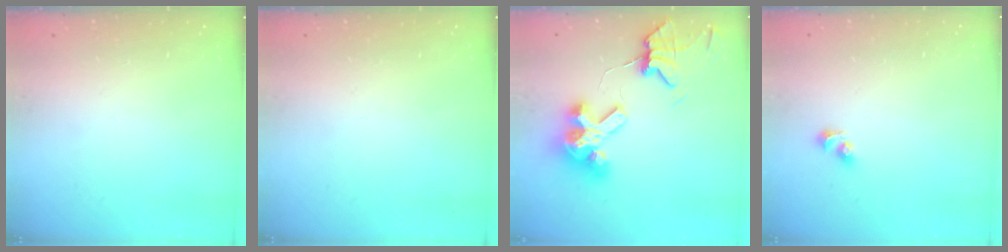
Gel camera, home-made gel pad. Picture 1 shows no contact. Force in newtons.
{"total": 0.0}
{"total": 11.0, "press": 11.0, "slide": 1.4}
{"total": 2.8, "press": 2.5, "slide": 1.2}